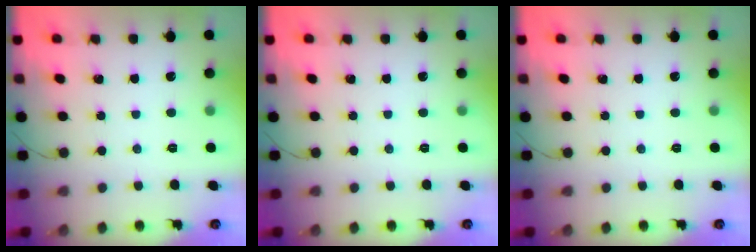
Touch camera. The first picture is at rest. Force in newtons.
{"total": 0.0}
{"total": 0.0}